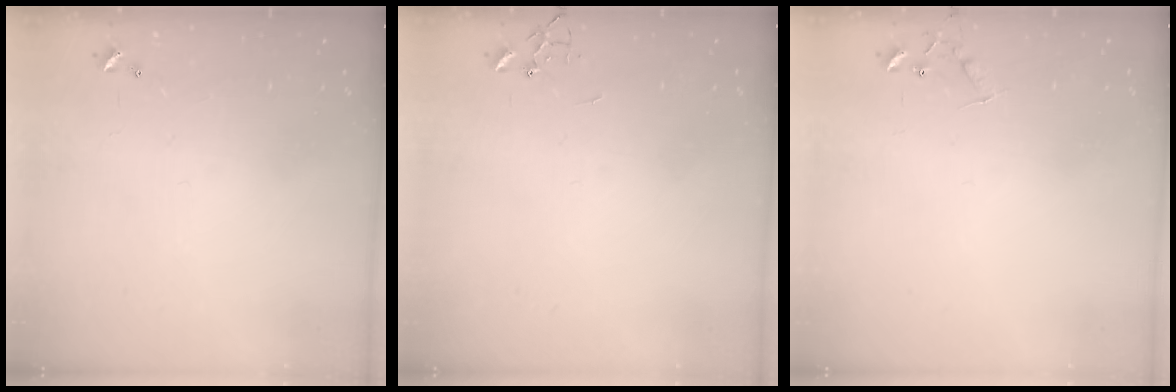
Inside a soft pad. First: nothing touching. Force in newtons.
{"total": 0.0}
{"total": 6.5, "press": 6.5, "slide": 0.6}